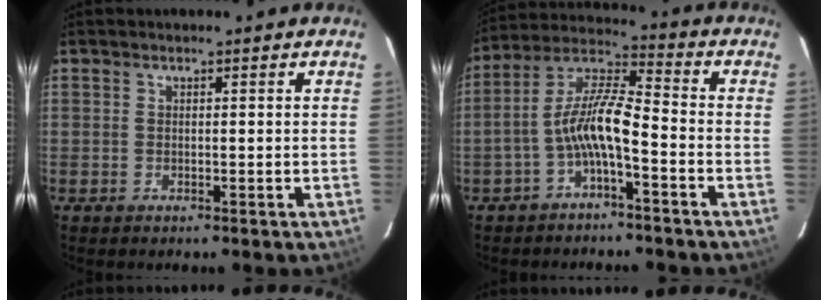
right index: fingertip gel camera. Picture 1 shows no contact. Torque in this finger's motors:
{"motor_torque": [1.32, -0.78, 0.83, 0.21]}